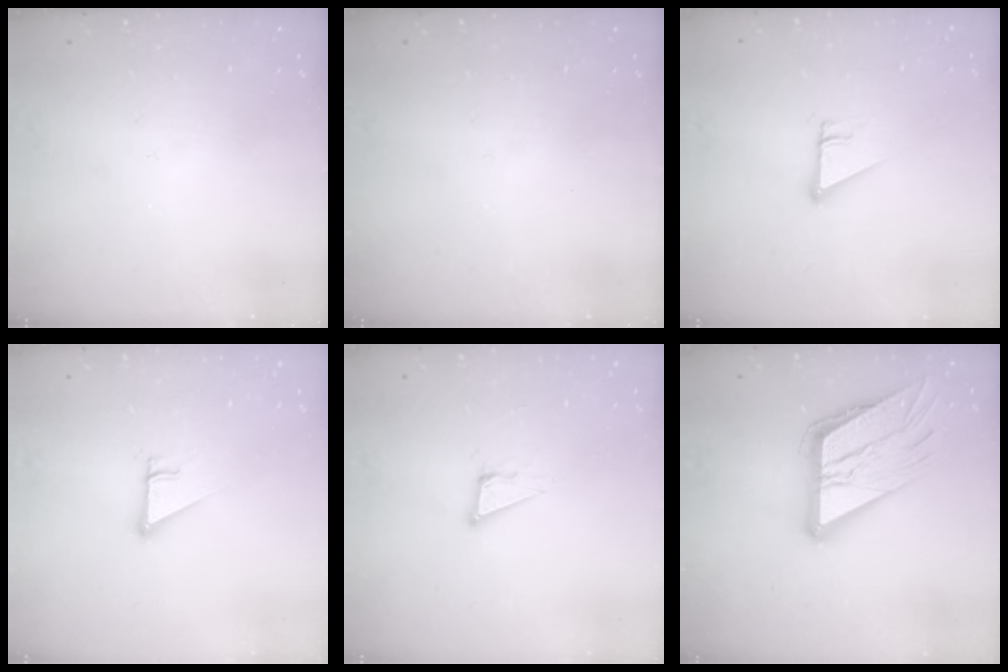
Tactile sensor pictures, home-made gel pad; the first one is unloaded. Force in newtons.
{"total": 0.0}
{"total": 4.2, "press": 4.2, "slide": 0.3}
{"total": 2.5, "press": 2.5, "slide": 0.2}
{"total": 5.9, "press": 5.8, "slide": 1.3}
{"total": 18.0, "press": 17.9, "slide": 2.5}